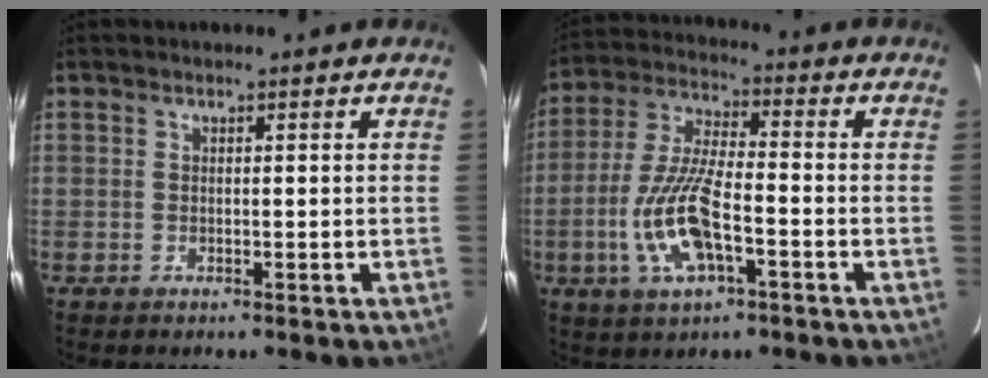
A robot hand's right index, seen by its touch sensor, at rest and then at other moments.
{"total": 13.3, "force": [-4.5, 4.3, 11.8], "torque": [-0.250, -0.005, -0.085]}